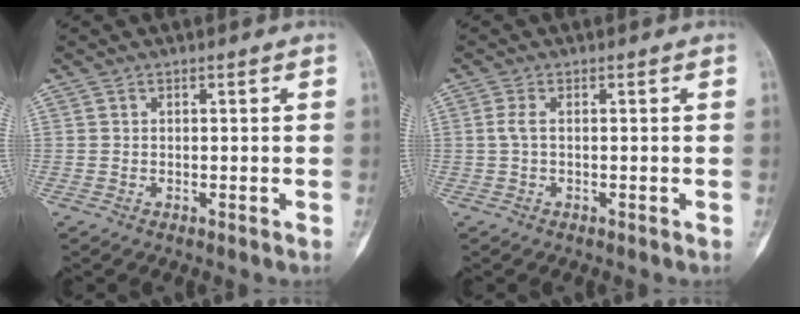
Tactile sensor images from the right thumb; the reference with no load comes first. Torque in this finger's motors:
{"motor_torque": [0.28, 0.28, 0.11, -0.18, 0.01]}